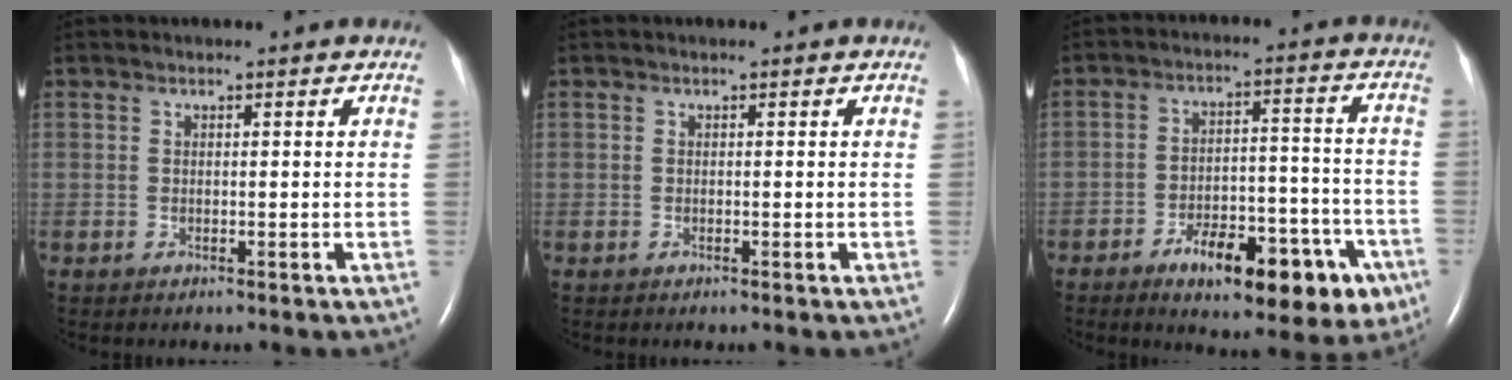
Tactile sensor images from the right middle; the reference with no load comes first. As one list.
[{"total": 0.0}, {"total": 15.1, "force": [-8.4, 5.7, 11.3], "torque": [-0.129, 0.024, -0.112]}]